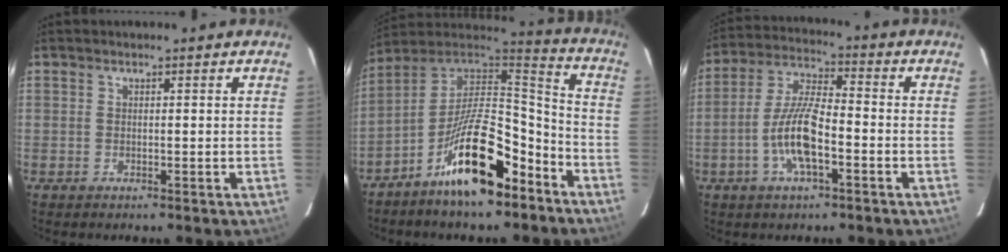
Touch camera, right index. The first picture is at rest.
{"total": 19.0, "force": [-10.9, 7.2, 13.8], "torque": [-0.239, 0.019, -0.185]}
{"total": 10.4, "force": [-3.8, 2.9, 9.2], "torque": [-0.191, 0.004, -0.072]}